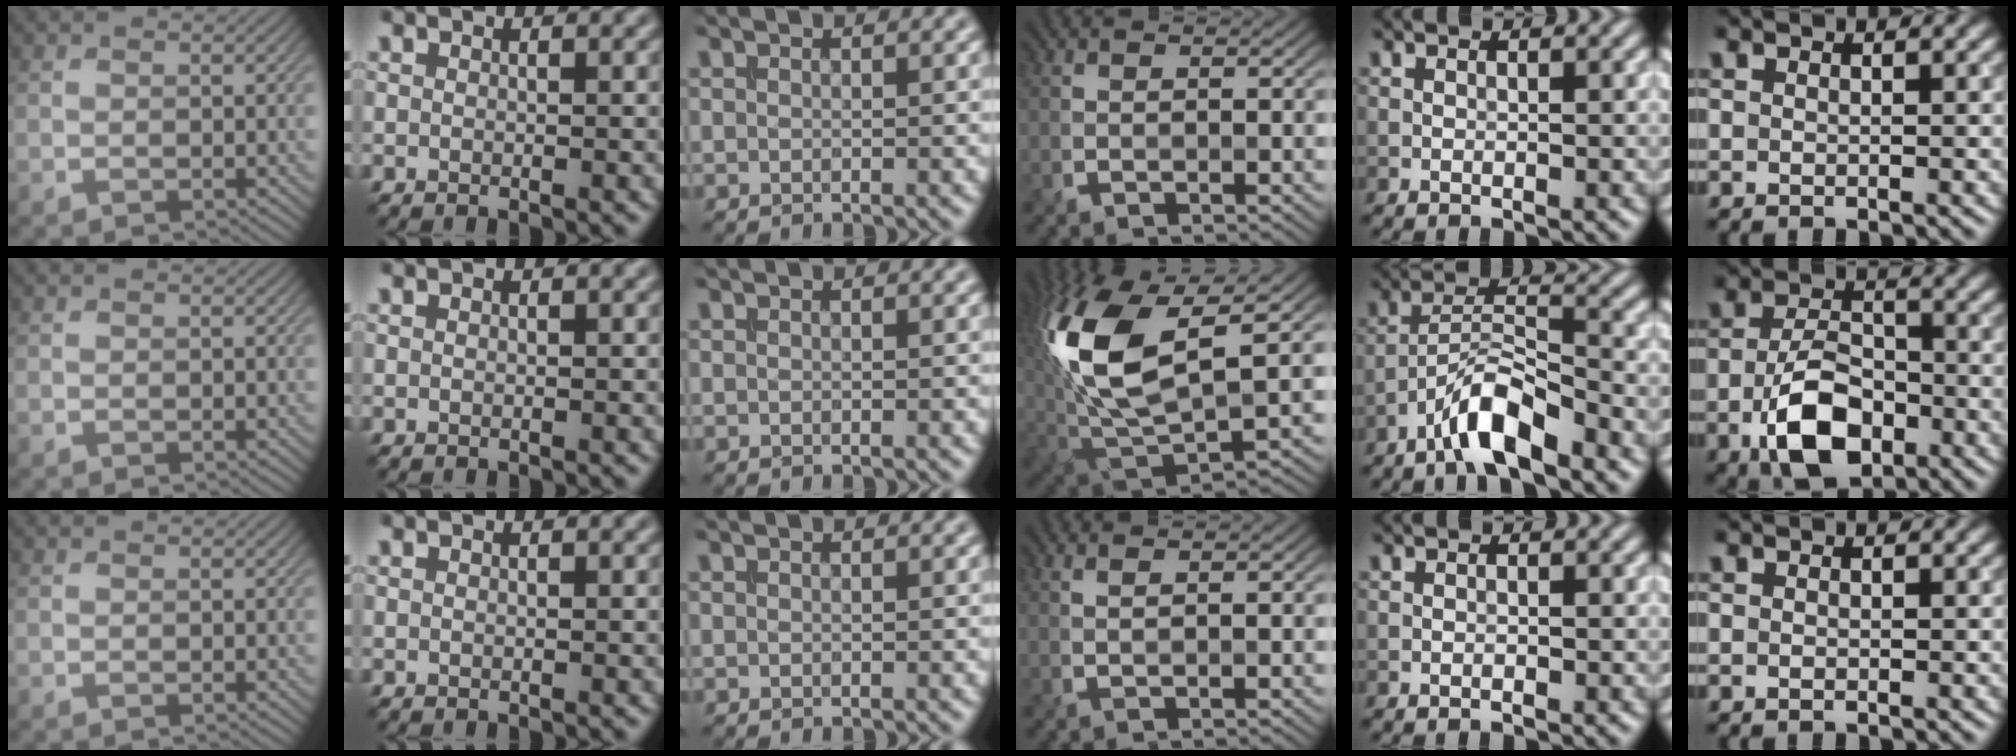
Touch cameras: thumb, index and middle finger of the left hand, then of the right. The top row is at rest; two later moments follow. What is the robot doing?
{"motion": "insert", "object": "bucket"}